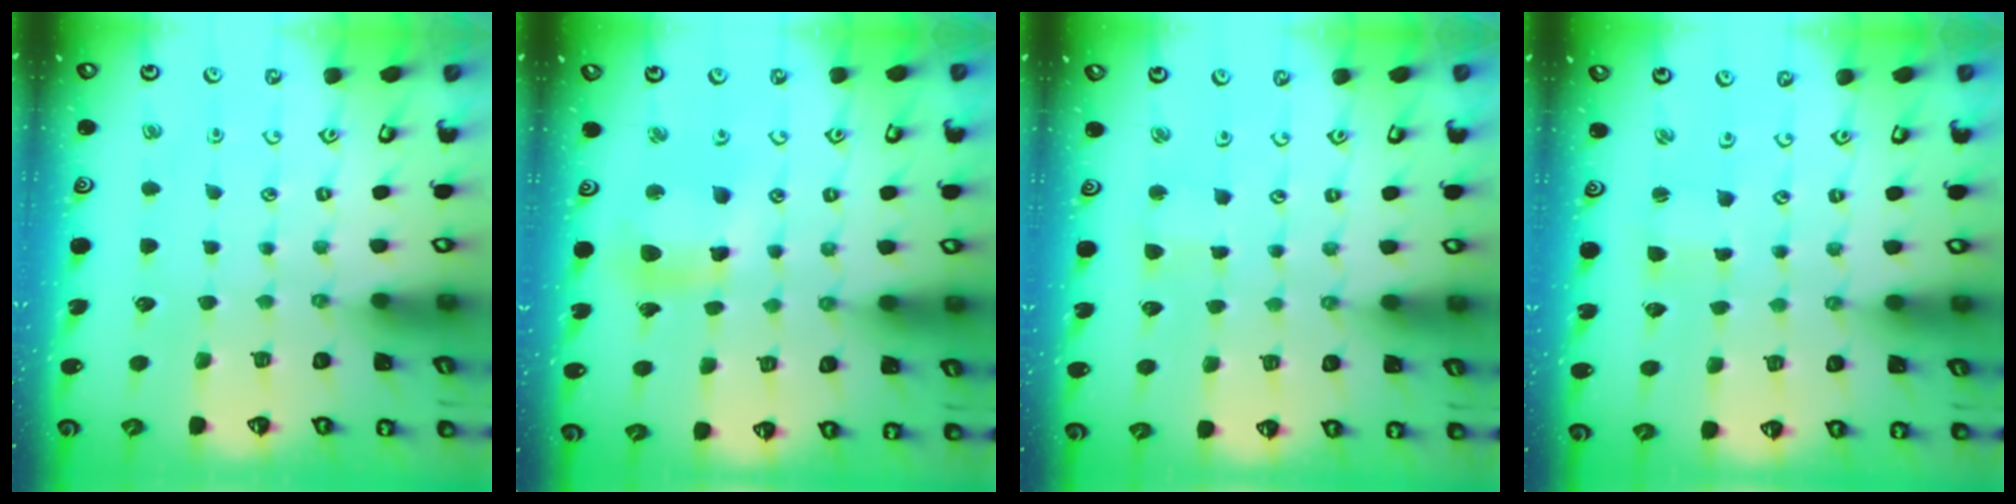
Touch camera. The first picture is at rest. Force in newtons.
{"total": 11.1, "press": 11.0, "slide": 1.5}
{"total": 2.2, "press": 2.2, "slide": 0.2}
{"total": 1.7, "press": 1.7, "slide": 0.2}